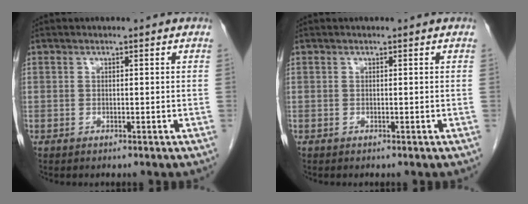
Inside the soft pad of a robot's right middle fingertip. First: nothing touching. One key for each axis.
{"total": 0.0}